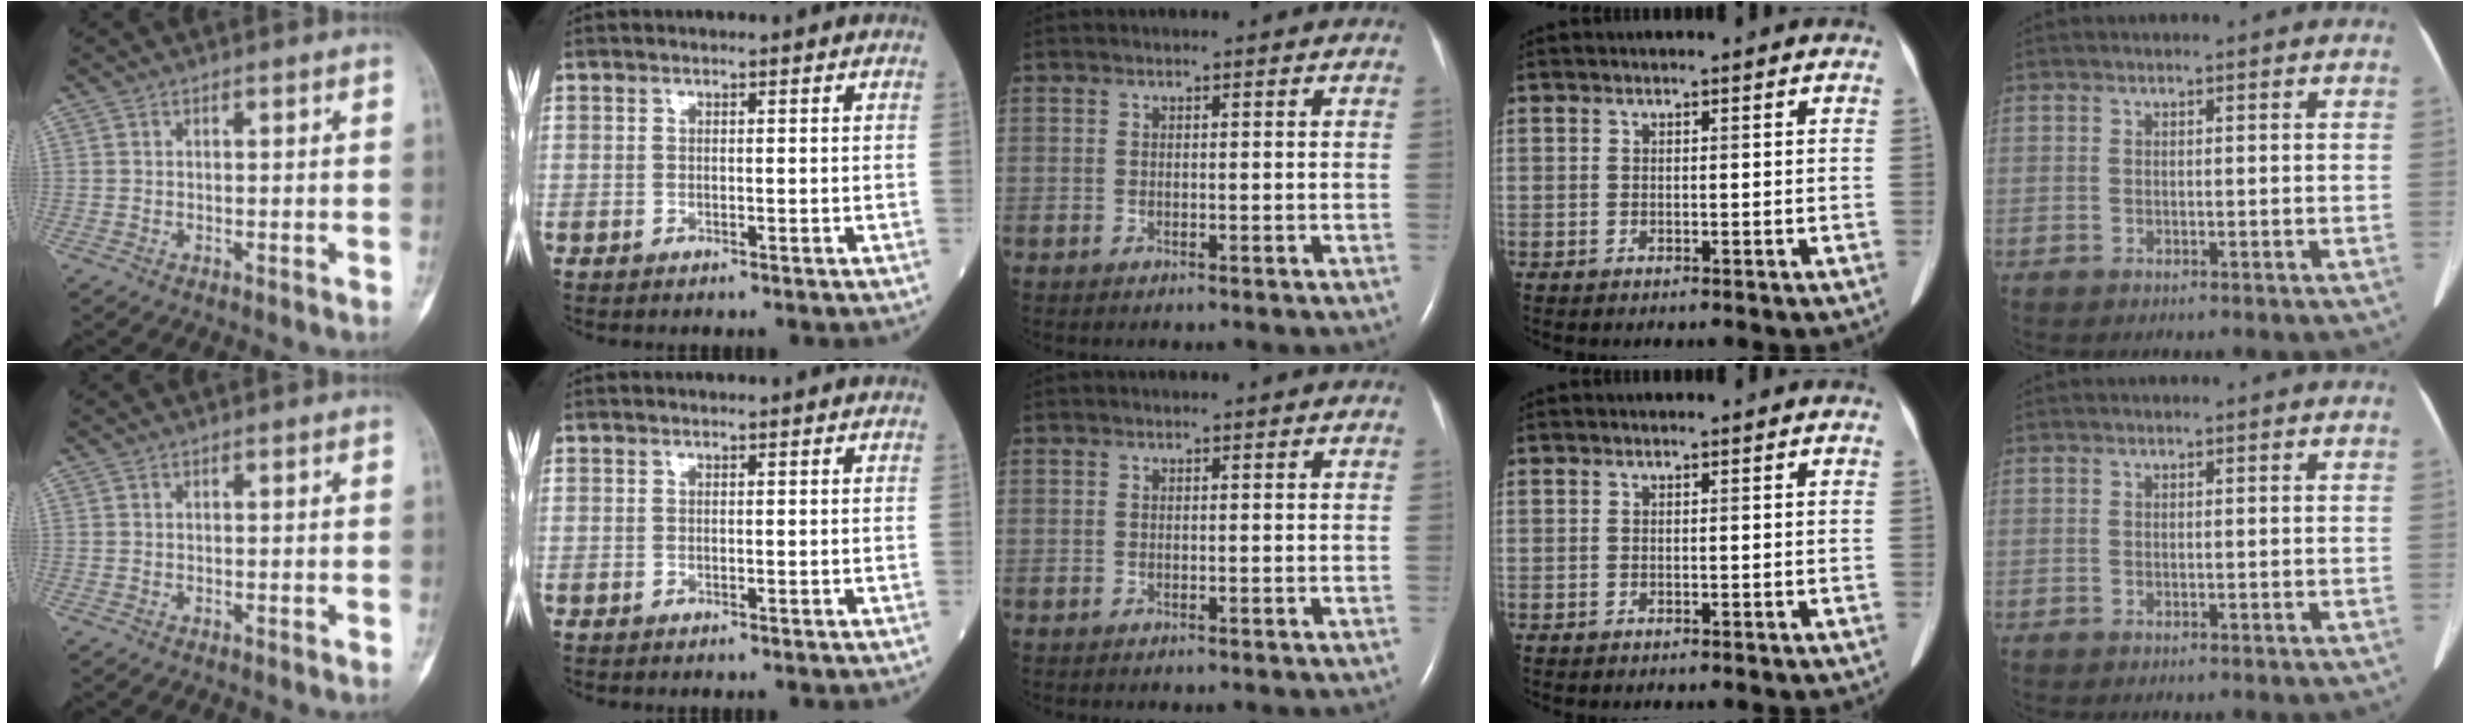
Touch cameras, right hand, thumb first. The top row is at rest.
{}